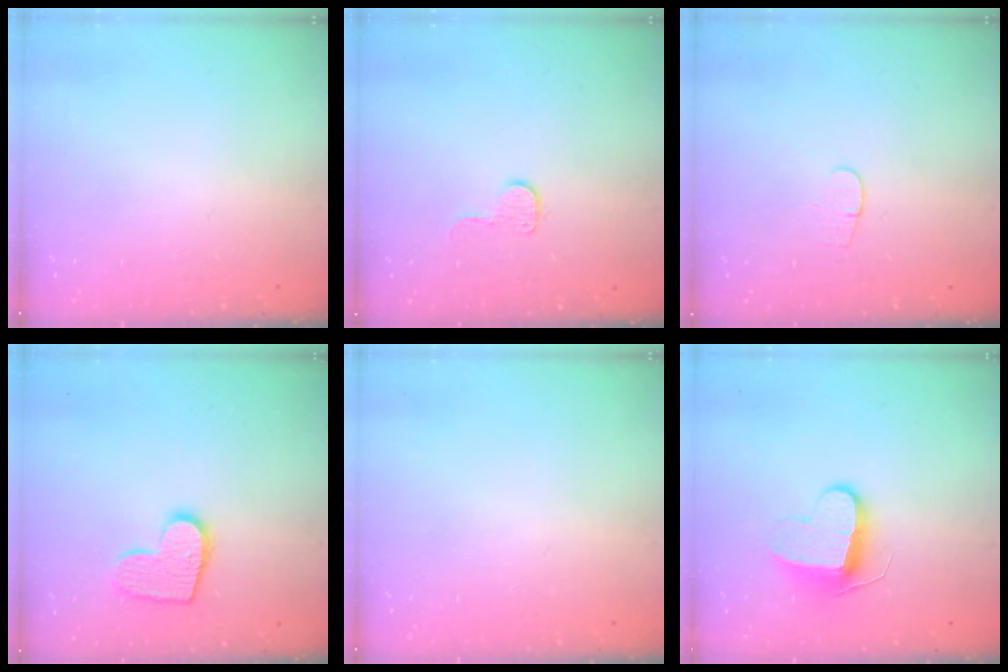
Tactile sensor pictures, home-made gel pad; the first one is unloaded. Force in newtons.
{"total": 6.4, "press": 6.4, "slide": 0.4}
{"total": 3.6, "press": 3.6, "slide": 0.4}
{"total": 11.6, "press": 11.5, "slide": 0.5}
{"total": 0.0}
{"total": 9.7, "press": 9.7, "slide": 0.2}